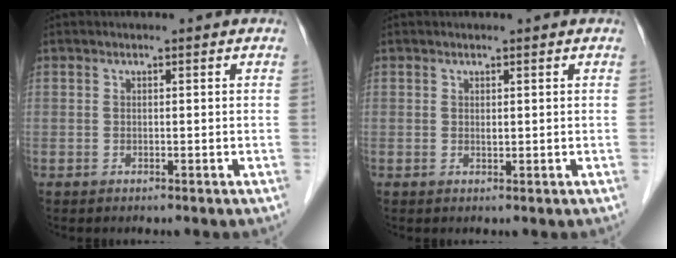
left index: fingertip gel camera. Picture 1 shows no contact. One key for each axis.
{"total": 0.7, "fx": 0.4, "fy": 0.3, "fz": 0.5, "tx": -0.009, "ty": -0.003, "tz": 0.007}